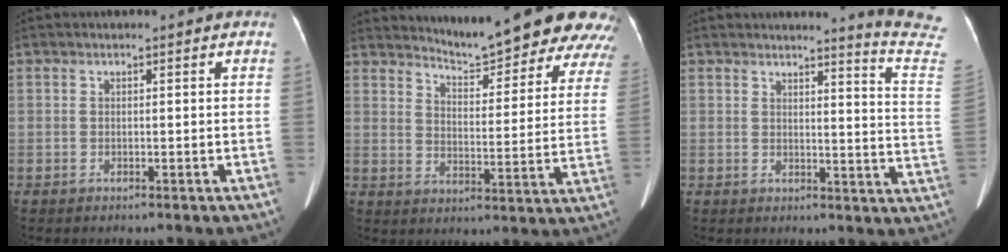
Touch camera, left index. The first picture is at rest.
{"total": 17.8, "force": [16.9, 2.1, 5.1], "torque": [-0.049, -0.069, 0.198]}
{"total": 10.4, "force": [10.0, -2.5, 1.2], "torque": [-0.018, -0.120, 0.095]}